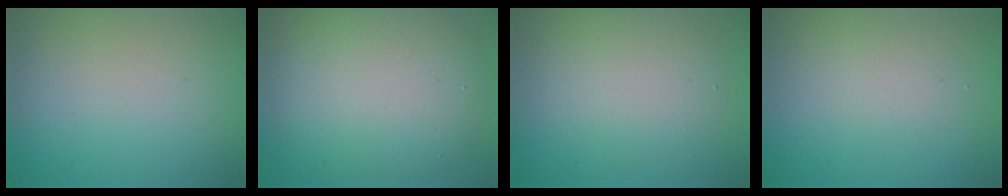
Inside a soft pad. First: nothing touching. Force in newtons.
{"total": 8.5, "press": 8.5, "slide": 0.5}
{"total": 4.1, "press": 4.1, "slide": 0.3}
{"total": 1.7, "press": 1.6, "slide": 0.1}